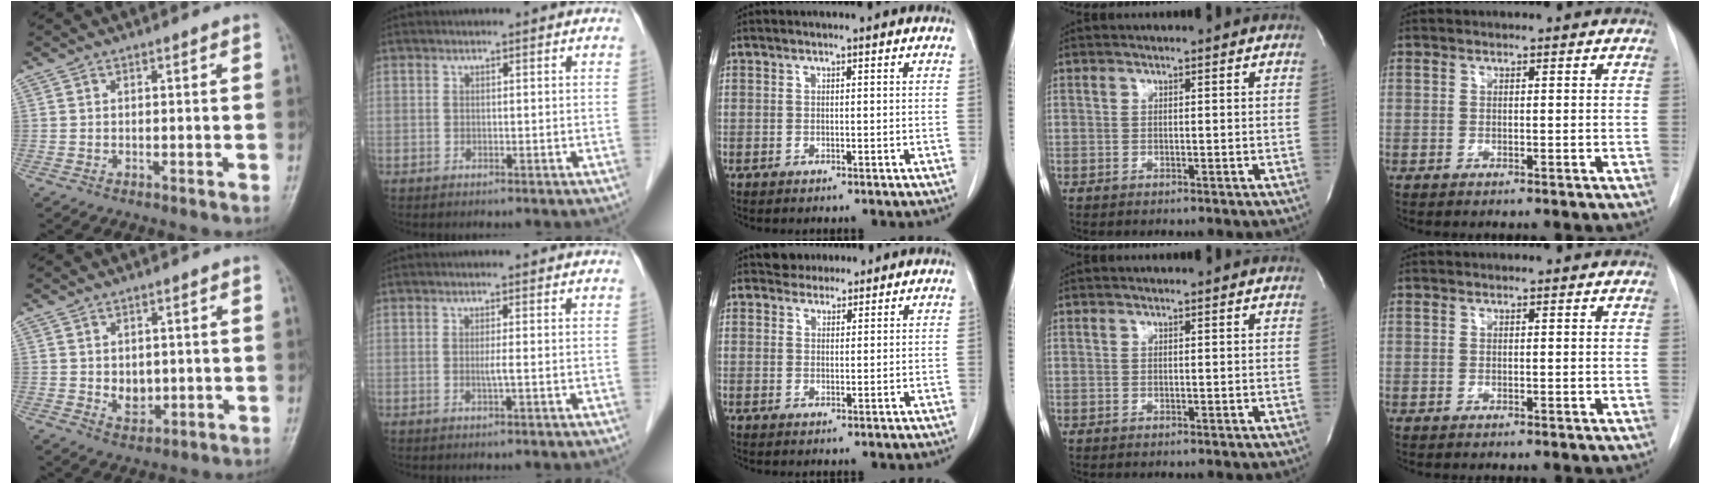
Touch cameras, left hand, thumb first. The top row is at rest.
{"thumb": {"total": 4.4, "force": [0.1, 3.4, 2.8], "torque": [-0.025, -0.007, 0.012]}, "index": {"total": 1.2, "force": [-0.2, -0.4, 1.2], "torque": [-0.020, -0.002, -0.006]}, "middle": {"total": 2.8, "force": [2.4, 1.3, -0.1], "torque": [0.002, 0.012, 0.038]}}